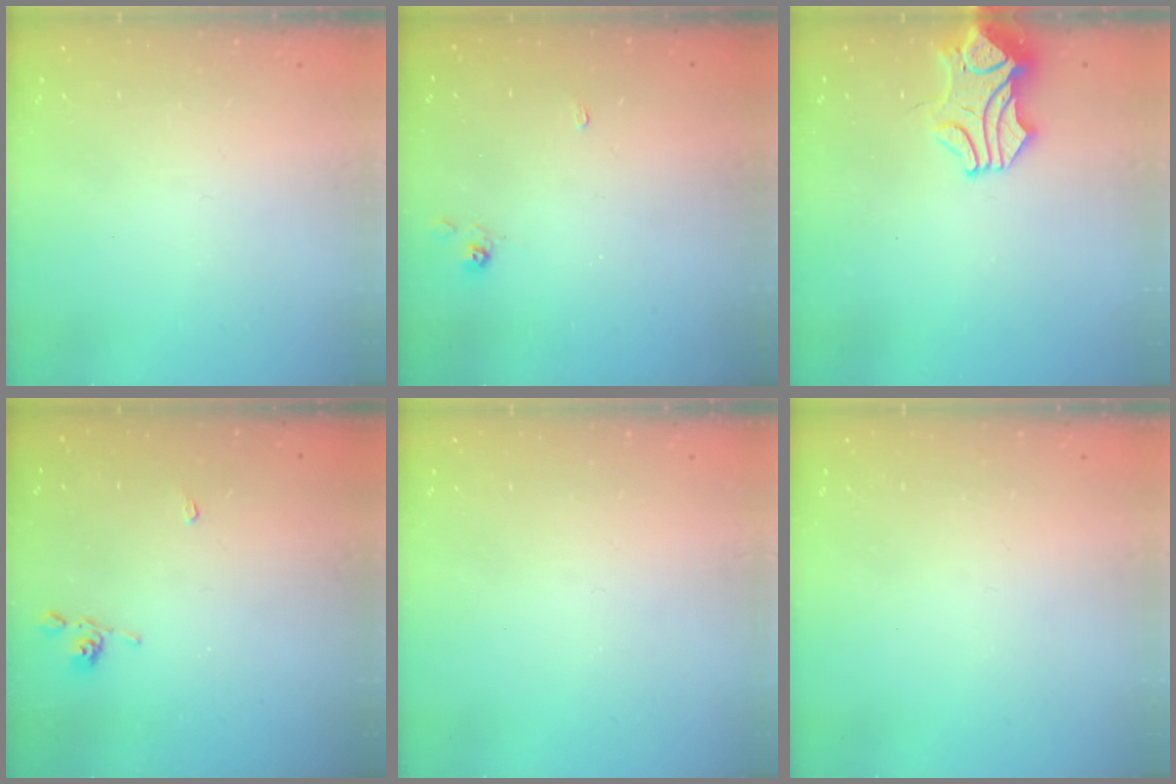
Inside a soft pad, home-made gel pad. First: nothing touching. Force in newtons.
{"total": 3.2, "press": 3.2, "slide": 0.5}
{"total": 0.9, "press": 0.1, "slide": 0.9}
{"total": 2.1, "press": 2.1, "slide": 0.5}
{"total": 0.0}
{"total": 0.0}